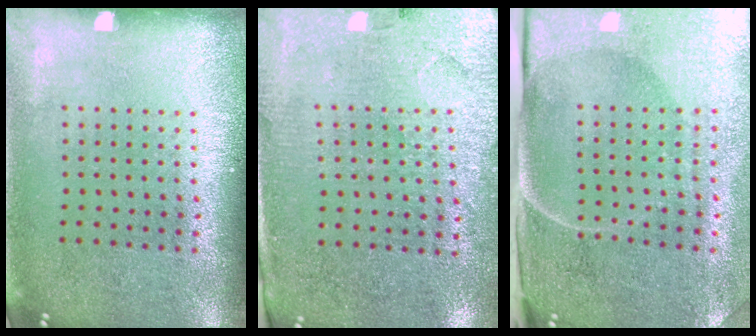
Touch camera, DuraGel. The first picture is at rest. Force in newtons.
{"total": 3.0, "press": 2.8, "slide": 0.9}
{"total": 4.9, "press": 3.9, "slide": 2.9}